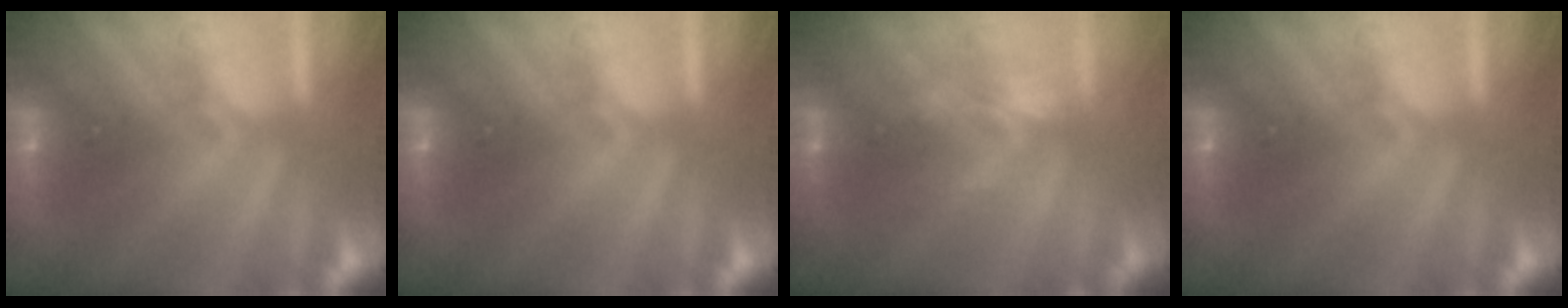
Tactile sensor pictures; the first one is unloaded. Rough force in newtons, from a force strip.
{"total": 0.0}
{"total": 3.9}
{"total": 0.0}